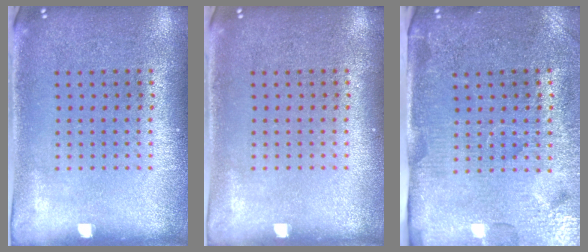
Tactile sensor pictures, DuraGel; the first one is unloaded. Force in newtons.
{"total": 0.0}
{"total": 4.3, "press": 3.9, "slide": 1.9}